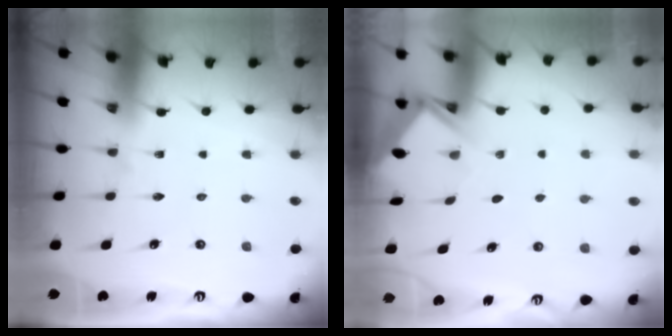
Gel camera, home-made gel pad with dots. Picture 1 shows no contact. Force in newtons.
{"total": 4.6, "press": 4.6, "slide": 0.3}